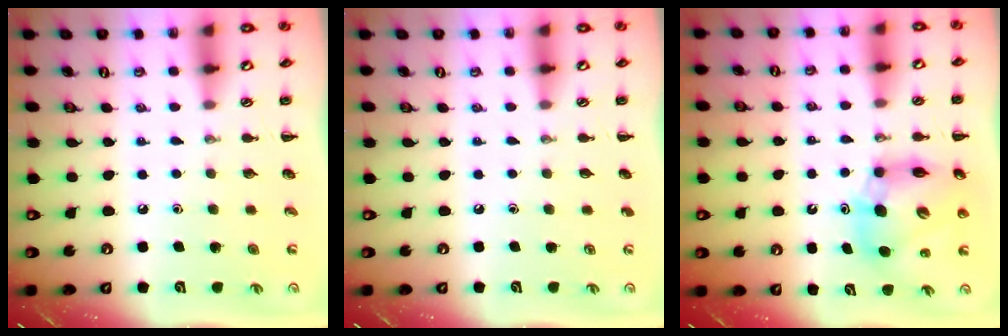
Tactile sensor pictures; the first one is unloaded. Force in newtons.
{"total": 0.0}
{"total": 11.2, "press": 10.7, "slide": 3.4}